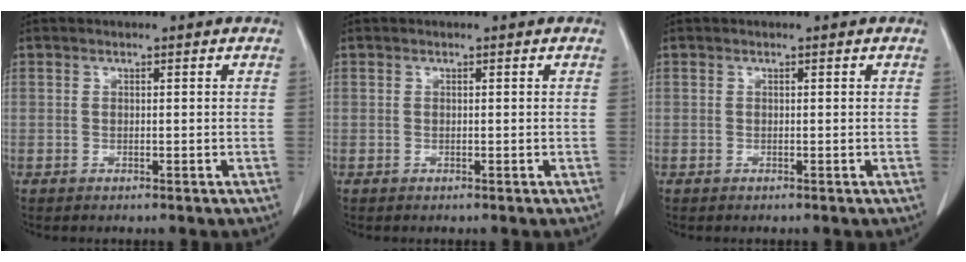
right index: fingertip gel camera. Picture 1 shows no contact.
{"total": 0.0}
{"total": 0.0}